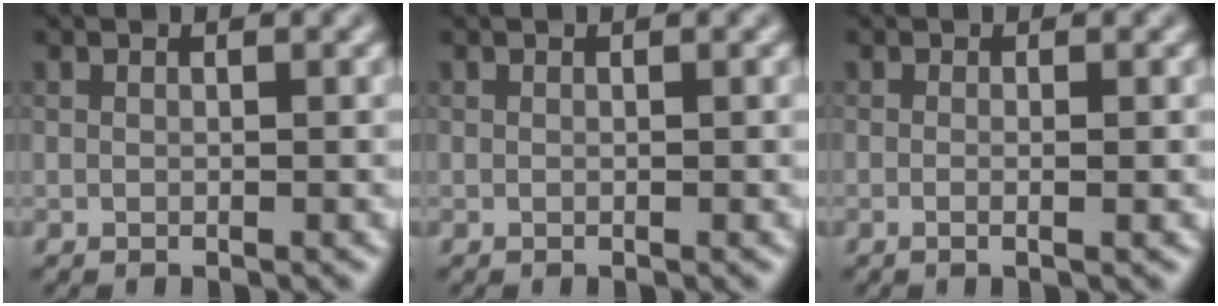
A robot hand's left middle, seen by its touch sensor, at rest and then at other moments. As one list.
[{"total": 0.0}, {"total": 1.0, "force": [-0.2, 0.3, 0.9], "torque": [-0.006, 0.002, -0.017]}]